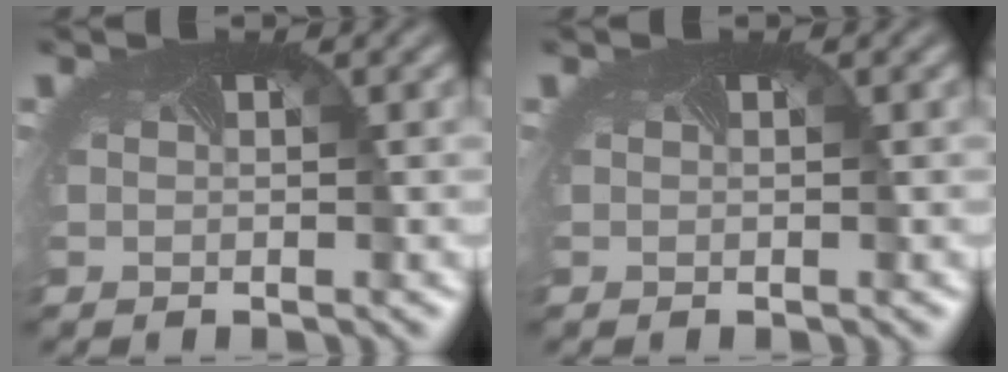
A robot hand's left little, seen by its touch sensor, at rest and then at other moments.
{"total": 0.0}